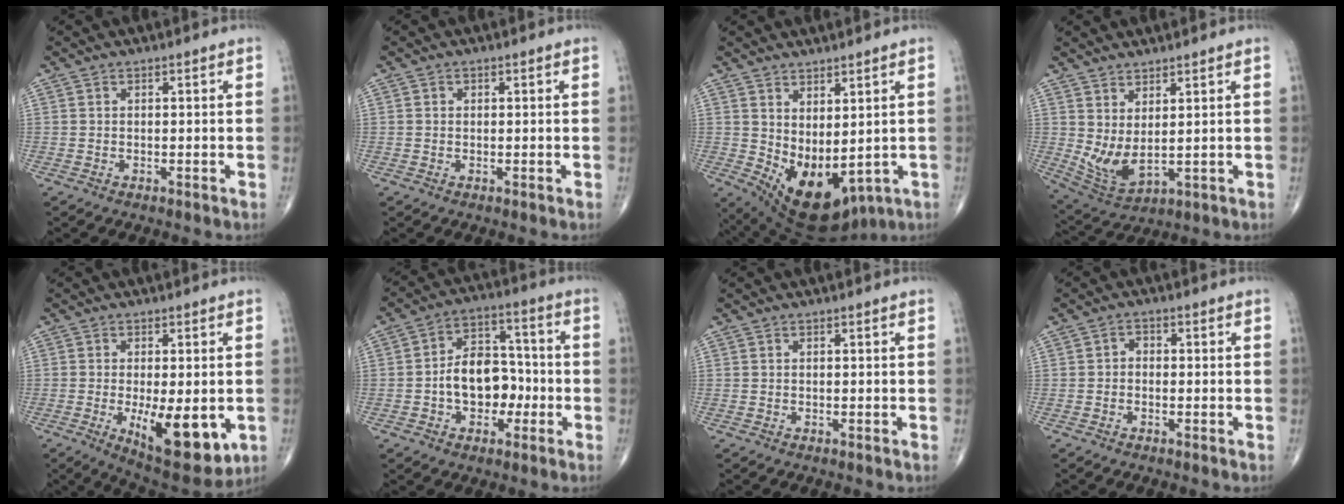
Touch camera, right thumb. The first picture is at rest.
{"total": 0.6, "force": [0.1, 0.6, 0.2], "torque": [0.001, 0.001, 0.001]}
{"total": 13.3, "force": [-0.4, 6.9, 11.4], "torque": [-0.173, -0.022, 0.027]}
{"total": 7.6, "force": [1.7, 3.2, 6.7], "torque": [-0.137, -0.025, 0.049]}
{"total": 12.5, "force": [-3.0, 5.0, 11.0], "torque": [-0.151, -0.022, -0.033]}
{"total": 11.2, "force": [-2.3, 7.9, 7.7], "torque": [-0.081, 0.042, -0.044]}
{"total": 0.0}
{"total": 1.5, "force": [-0.3, 1.2, 0.8], "torque": [-0.003, 0.007, -0.013]}